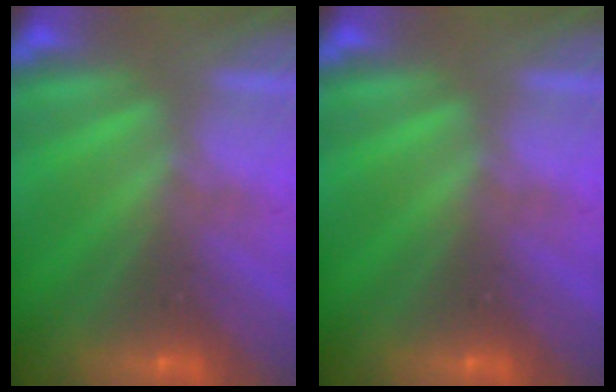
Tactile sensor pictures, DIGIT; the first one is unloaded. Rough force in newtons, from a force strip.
{"total": 0.0}